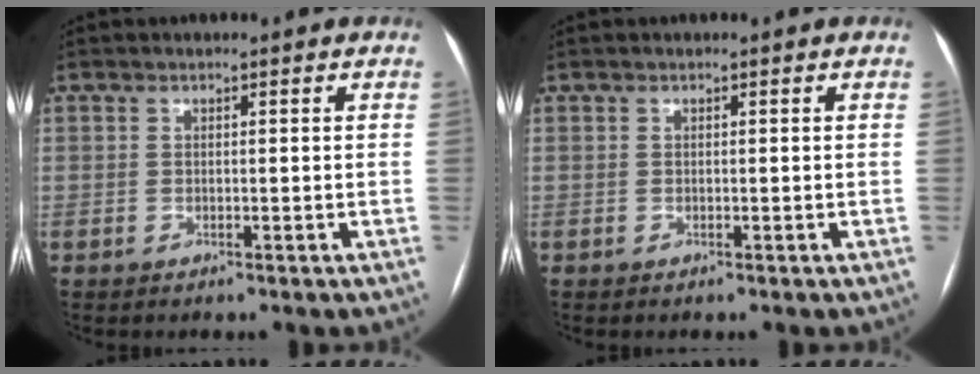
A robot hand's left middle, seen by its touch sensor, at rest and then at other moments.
{"total": 0.0}